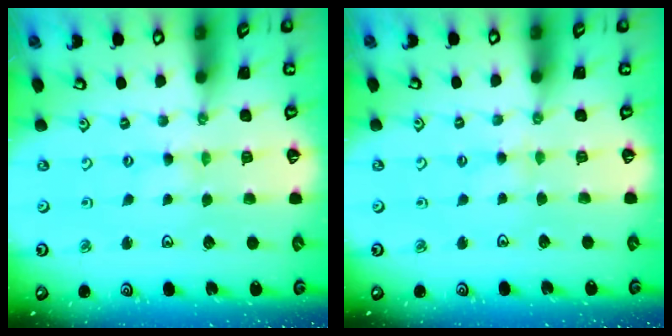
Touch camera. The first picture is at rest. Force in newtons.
{"total": 1.9, "press": 1.8, "slide": 0.4}